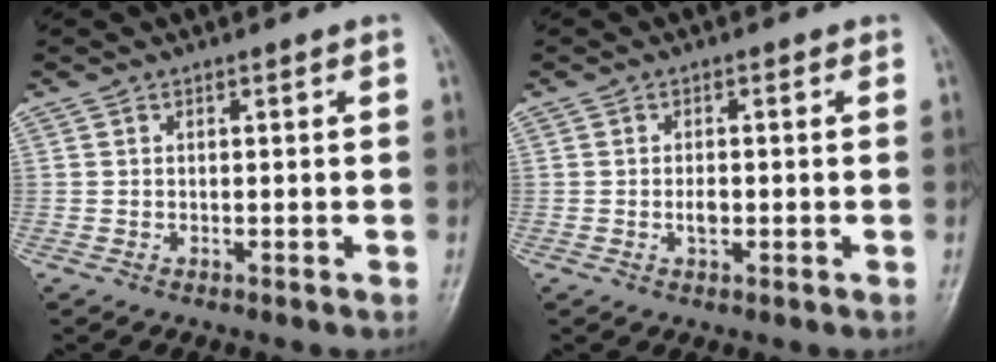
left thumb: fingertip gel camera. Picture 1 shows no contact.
{"total": 2.0, "force": [-0.5, 1.1, 1.5], "torque": [-0.015, 0.003, -0.007]}